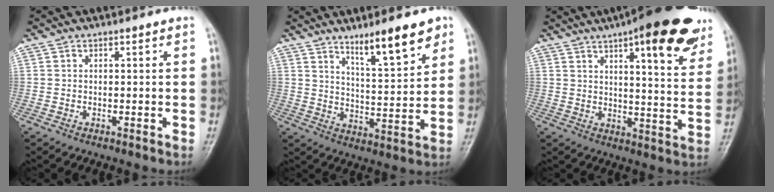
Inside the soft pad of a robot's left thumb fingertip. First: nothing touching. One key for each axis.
{"total": 11.1, "fx": 7.5, "fy": 2.2, "fz": 7.8, "tx": -0.107, "ty": -0.051, "tz": 0.125}
{"total": 20.7, "fx": 12.5, "fy": 5.5, "fz": 15.6, "tx": -0.185, "ty": -0.042, "tz": 0.160}